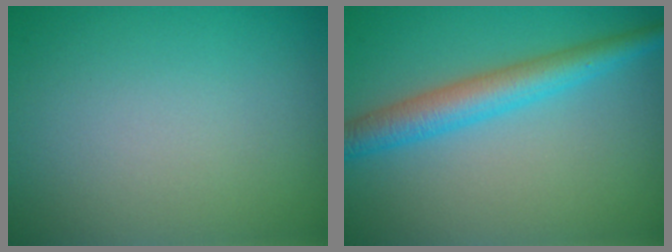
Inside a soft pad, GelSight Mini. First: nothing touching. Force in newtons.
{"total": 4.3, "press": 4.3, "slide": 0.1}